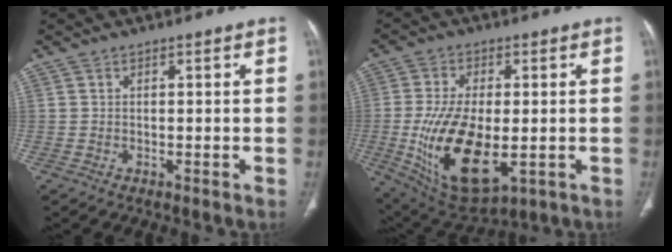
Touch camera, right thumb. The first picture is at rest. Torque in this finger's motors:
{"motor_torque": [-0.17, 2.14, 2.25, -0.10, 0.64]}